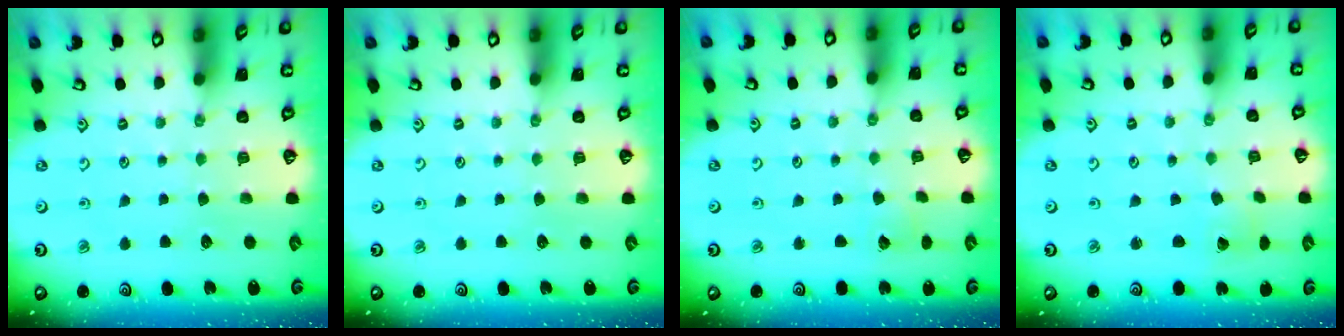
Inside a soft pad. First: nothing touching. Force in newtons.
{"total": 0.0}
{"total": 2.4, "press": 2.3, "slide": 0.3}
{"total": 2.0, "press": 2.0, "slide": 0.1}